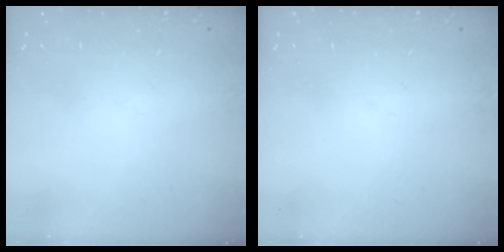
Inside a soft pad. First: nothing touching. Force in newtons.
{"total": 0.0}